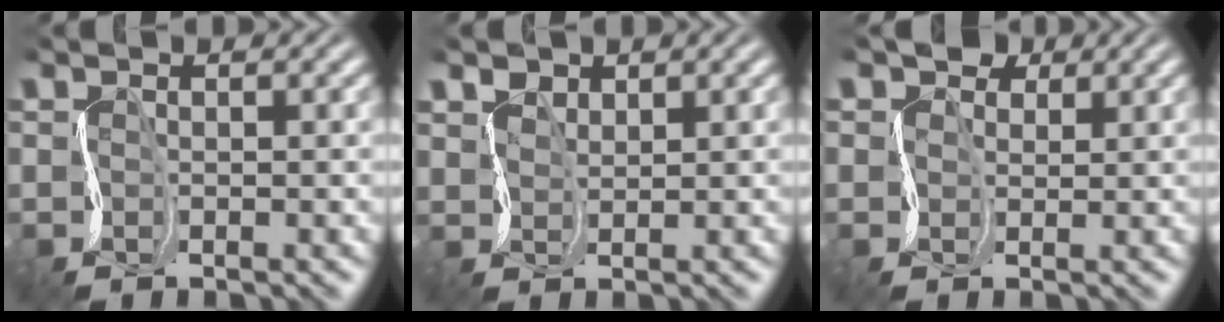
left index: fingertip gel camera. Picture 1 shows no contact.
{"total": 2.6, "force": [2.0, -0.5, -1.5], "torque": [0.007, 0.004, 0.038]}
{"total": 2.5, "force": [1.9, 1.5, 0.4], "torque": [-0.015, 0.016, 0.020]}